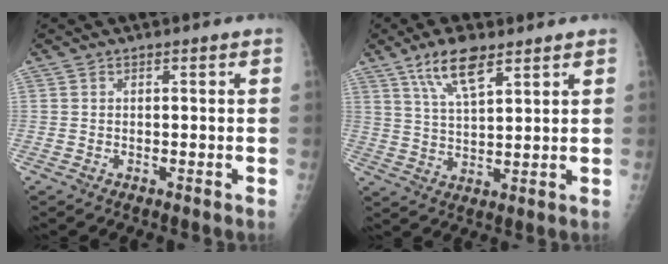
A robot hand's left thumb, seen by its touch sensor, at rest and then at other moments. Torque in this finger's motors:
{"motor_torque": [0.42, -0.15, 0.93, -0.61, 0.03]}